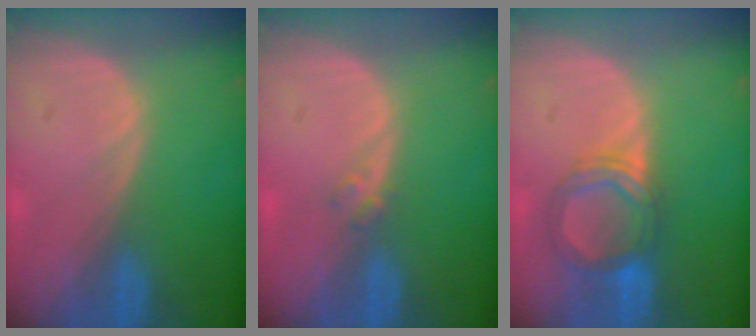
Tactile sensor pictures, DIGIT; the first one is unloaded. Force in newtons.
{"total": 1.4, "press": 1.2, "slide": 0.7}
{"total": 5.5, "press": 5.5, "slide": 0.7}